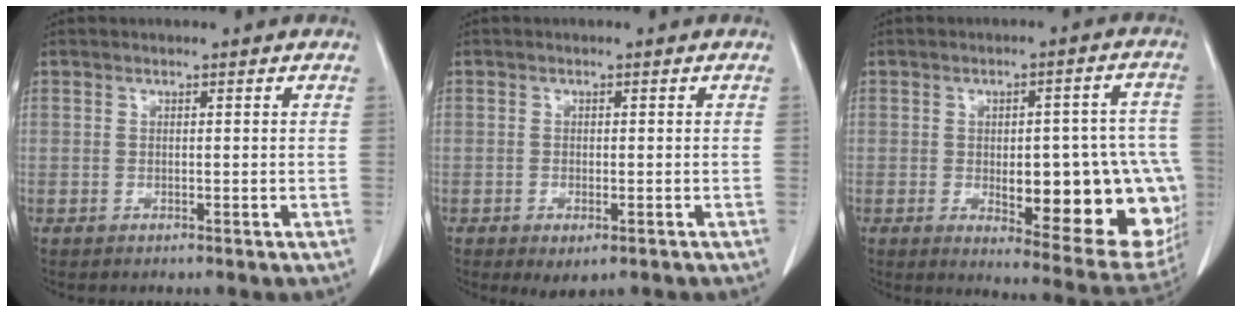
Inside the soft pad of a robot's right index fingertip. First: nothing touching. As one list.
[{"total": 3.1, "force": [-1.7, 1.3, 2.2], "torque": [-0.030, -0.005, -0.016]}, {"total": 20.7, "force": [-3.6, 6.8, 19.2], "torque": [-0.161, 0.015, -0.015]}]